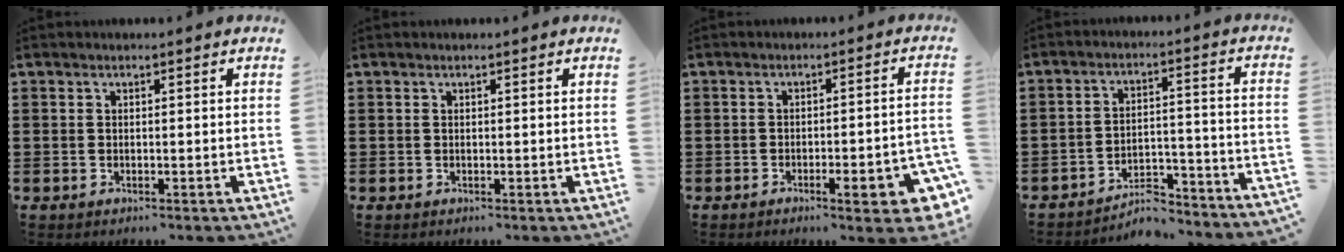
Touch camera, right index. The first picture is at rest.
{"total": 0.0}
{"total": 6.3, "force": [-3.0, 1.2, 5.4], "torque": [-0.082, -0.006, -0.044]}
{"total": 6.1, "force": [-5.8, 0.7, 1.9], "torque": [-0.036, 0.002, -0.114]}